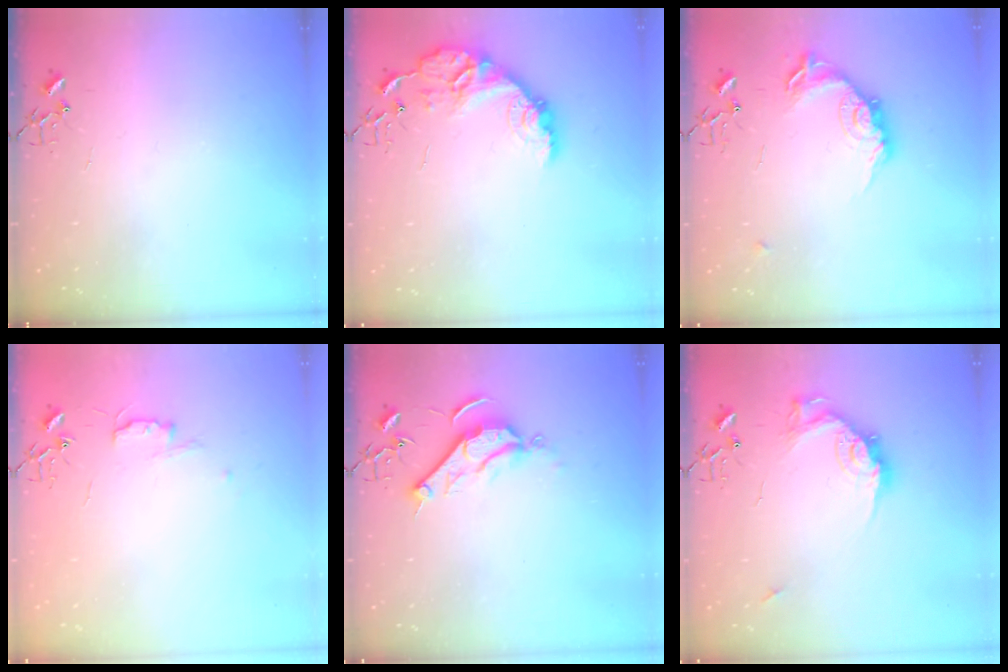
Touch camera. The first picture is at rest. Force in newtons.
{"total": 14.5, "press": 14.5, "slide": 1.0}
{"total": 15.0, "press": 15.0, "slide": 0.7}
{"total": 5.8, "press": 5.7, "slide": 0.7}
{"total": 9.1, "press": 9.1, "slide": 0.1}
{"total": 14.5, "press": 14.5, "slide": 1.2}